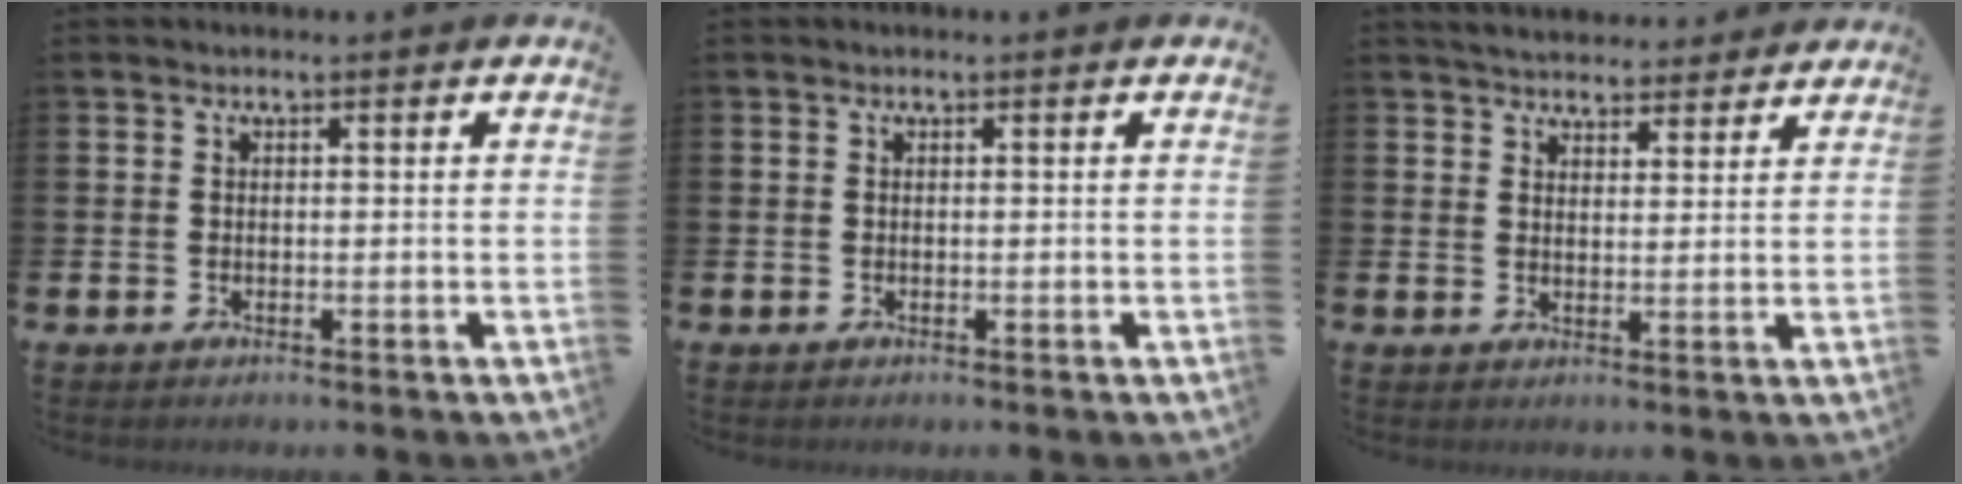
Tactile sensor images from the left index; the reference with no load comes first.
{"total": 0.0}
{"total": 4.0, "force": [3.9, 0.9, 0.1], "torque": [-0.010, -0.021, 0.070]}